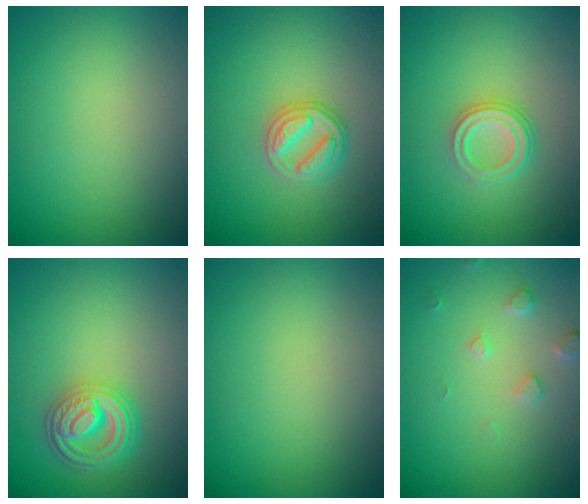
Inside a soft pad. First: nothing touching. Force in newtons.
{"total": 2.7, "press": 2.6, "slide": 0.5}
{"total": 3.1, "press": 2.3, "slide": 2.2}
{"total": 4.1, "press": 3.7, "slide": 1.6}
{"total": 0.0}
{"total": 1.9, "press": 1.8, "slide": 0.3}